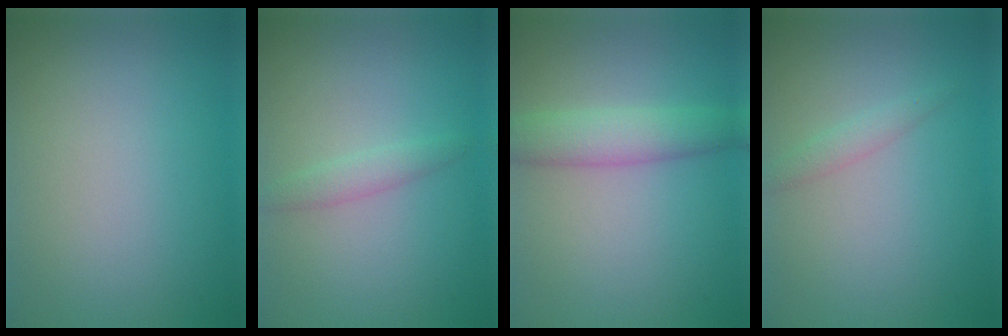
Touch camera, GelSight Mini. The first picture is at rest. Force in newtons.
{"total": 1.5, "press": 1.5, "slide": 0.0}
{"total": 3.5, "press": 3.5, "slide": 0.1}
{"total": 1.2, "press": 1.2, "slide": 0.1}